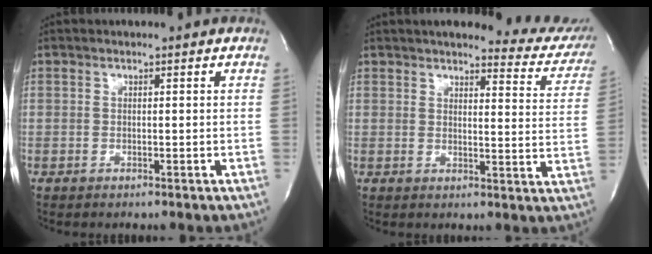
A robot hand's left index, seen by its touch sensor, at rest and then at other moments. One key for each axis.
{"total": 13.6, "fx": 12.7, "fy": 2.7, "fz": 4.0, "tx": -0.021, "ty": -0.047, "tz": 0.117}